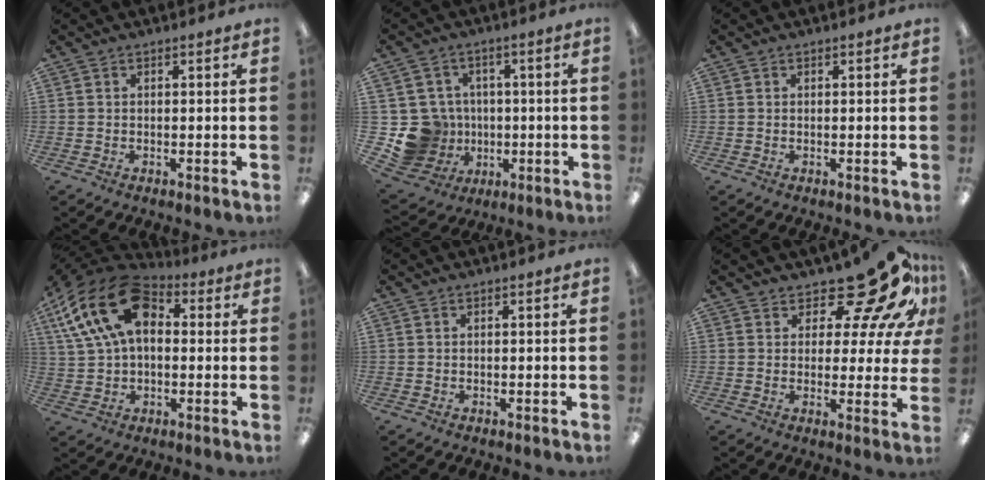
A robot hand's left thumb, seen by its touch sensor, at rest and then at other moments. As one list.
[{"total": 12.3, "force": [-1.9, 11.7, 3.3], "torque": [-0.100, 0.015, -0.013]}, {"total": 0.0}, {"total": 19.5, "force": [6.5, 12.5, 13.6], "torque": [-0.277, -0.018, 0.111]}, {"total": 0.0}, {"total": 16.6, "force": [12.0, 6.3, 9.6], "torque": [-0.124, -0.099, 0.196]}]